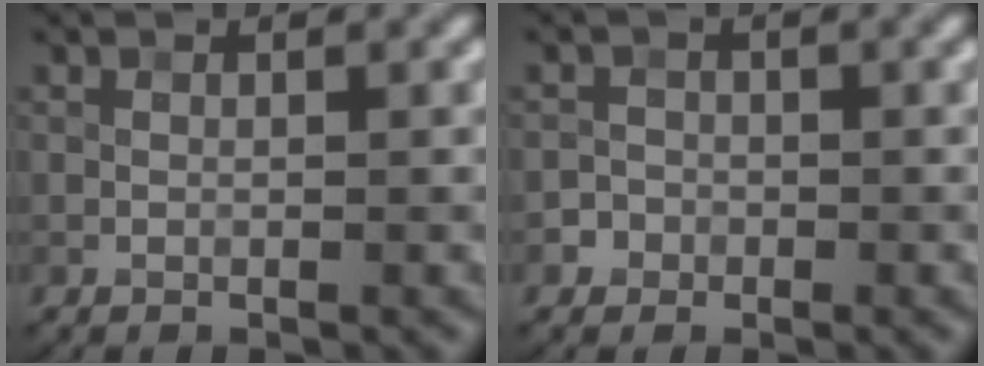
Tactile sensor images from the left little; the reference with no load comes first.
{"total": 1.4, "force": [-0.5, 1.3, 0.1], "torque": [0.010, 0.005, -0.009]}